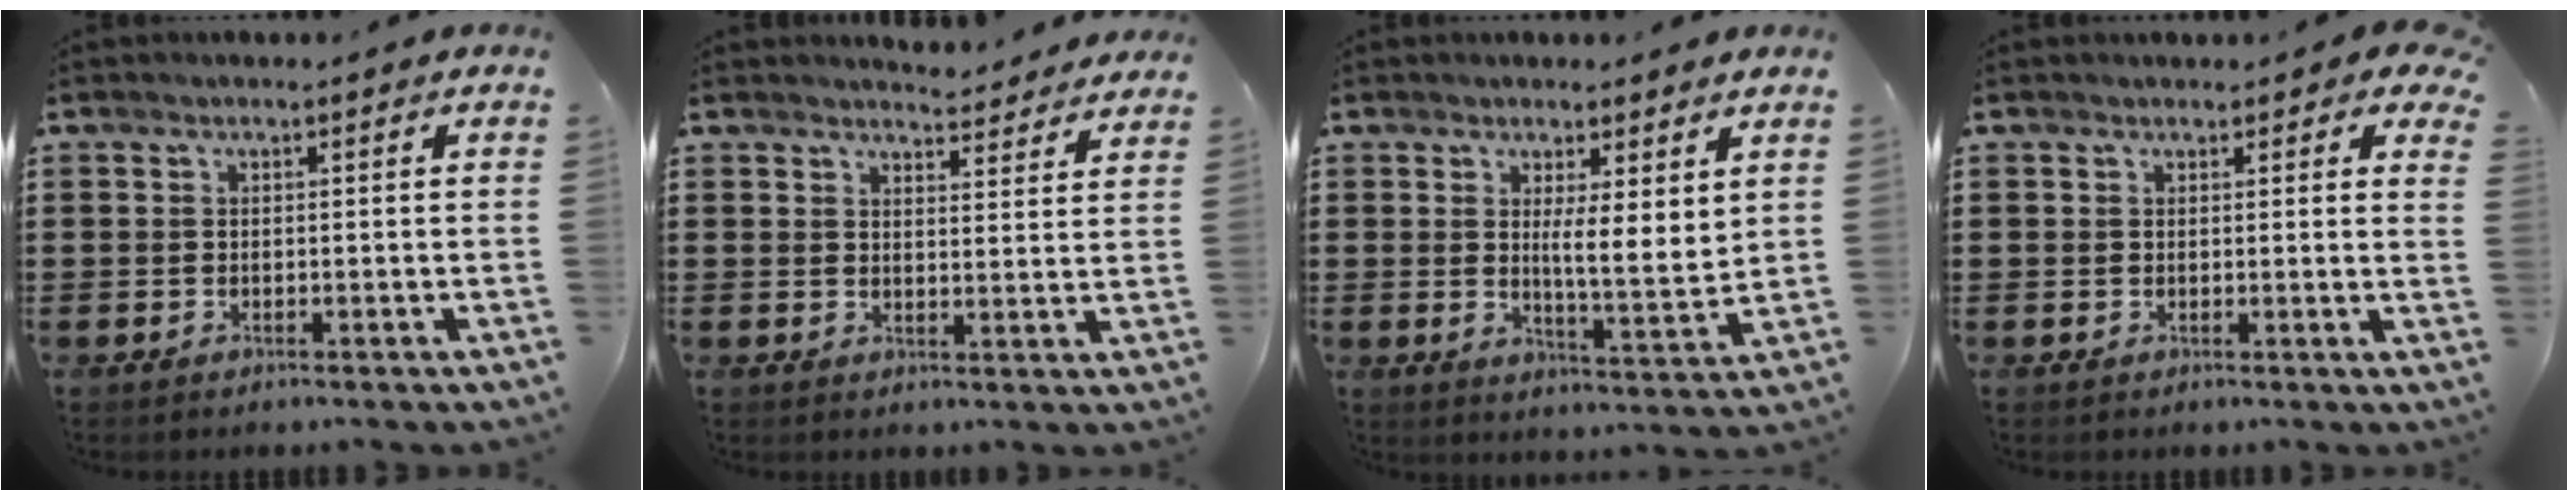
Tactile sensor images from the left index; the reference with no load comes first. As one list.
[{"total": 3.9, "force": [3.9, 0.3, 0.2], "torque": [-0.009, -0.020, 0.071]}, {"total": 4.6, "force": [2.7, 0.7, 3.7], "torque": [-0.056, -0.024, 0.039]}, {"total": 2.2, "force": [1.8, 1.2, 0.4], "torque": [0.001, -0.002, 0.030]}]